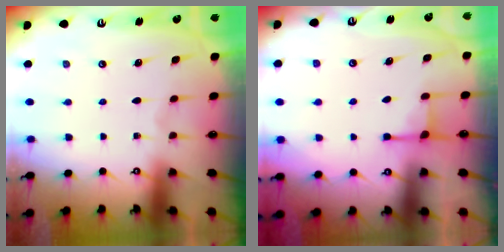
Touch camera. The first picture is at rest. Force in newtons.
{"total": 2.5, "press": 2.5, "slide": 0.5}